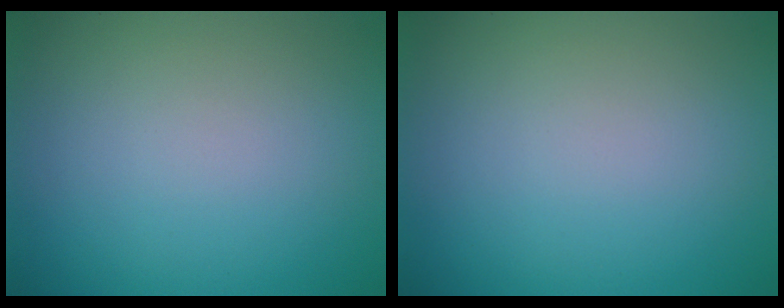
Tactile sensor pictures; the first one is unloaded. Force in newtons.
{"total": 0.0}